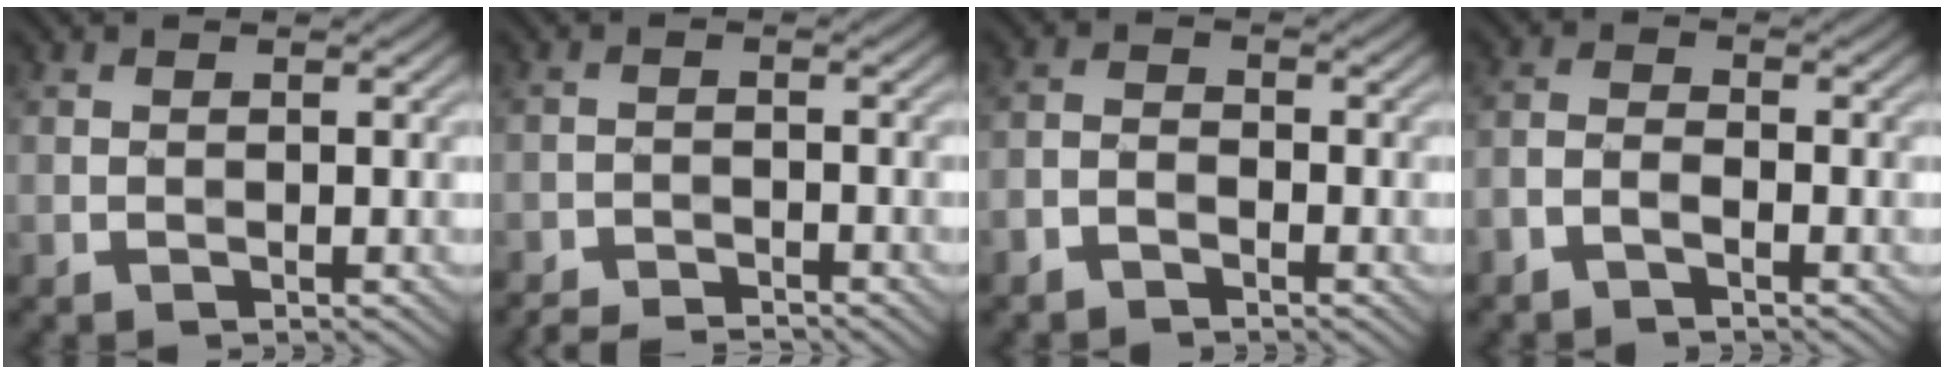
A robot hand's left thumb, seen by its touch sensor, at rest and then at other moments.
{"total": 3.3, "force": [-3.2, 0.3, 0.8], "torque": [-0.019, -0.002, -0.064]}
{"total": 2.1, "force": [-1.8, 0.7, 0.8], "torque": [-0.017, 0.002, -0.043]}
{"total": 2.3, "force": [-1.9, 0.6, 1.2], "torque": [-0.026, 0.001, -0.046]}